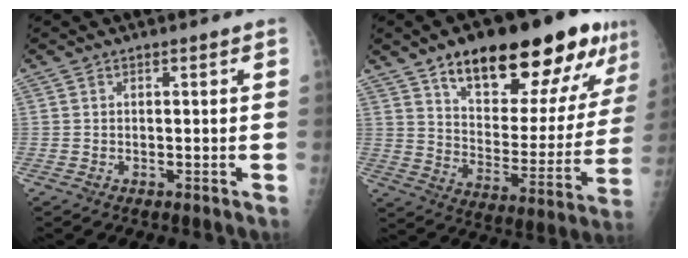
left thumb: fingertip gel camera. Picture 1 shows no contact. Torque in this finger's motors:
{"motor_torque": [0.52, 0.79, 1.49, -1.28, 0.12]}